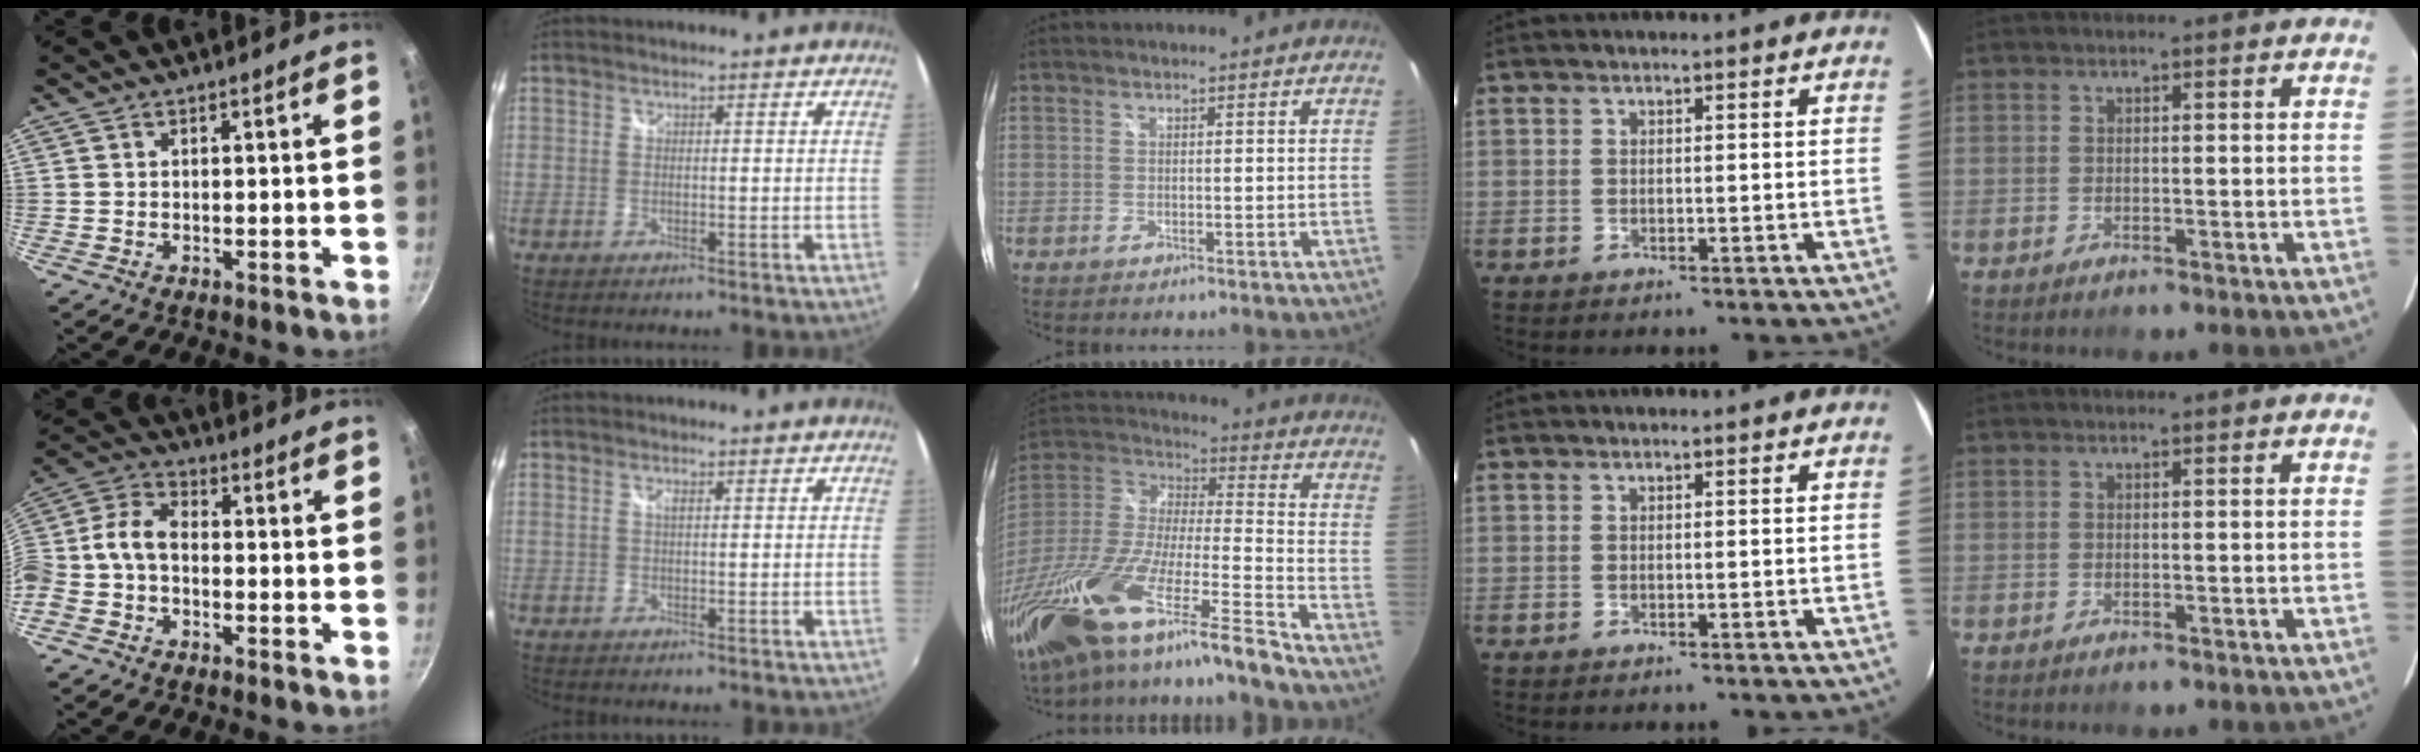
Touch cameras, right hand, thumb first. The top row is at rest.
{"thumb": {"total": 7.9, "force": [-1.9, 5.2, 5.7], "torque": [-0.126, 0.043, -0.052]}, "index": {"total": 0.8, "force": [0.2, 0.1, 0.7], "torque": [-0.014, 0.002, 0.002]}, "middle": {"total": 29.0, "force": [-20.8, 2.7, 20.1], "torque": [-0.354, -0.068, -0.372]}}